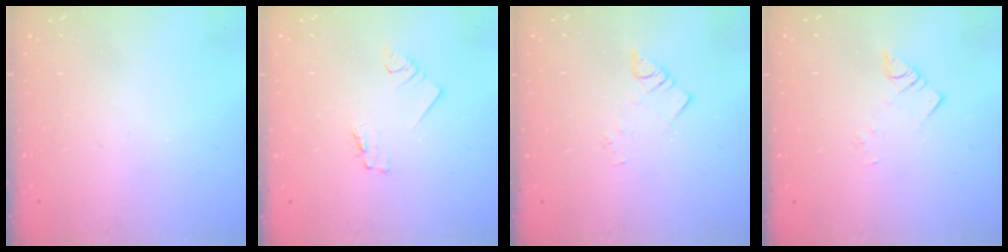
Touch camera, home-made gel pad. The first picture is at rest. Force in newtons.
{"total": 1.7, "press": 1.7, "slide": 0.3}
{"total": 2.2, "press": 2.2, "slide": 0.2}
{"total": 2.2, "press": 2.2, "slide": 0.2}